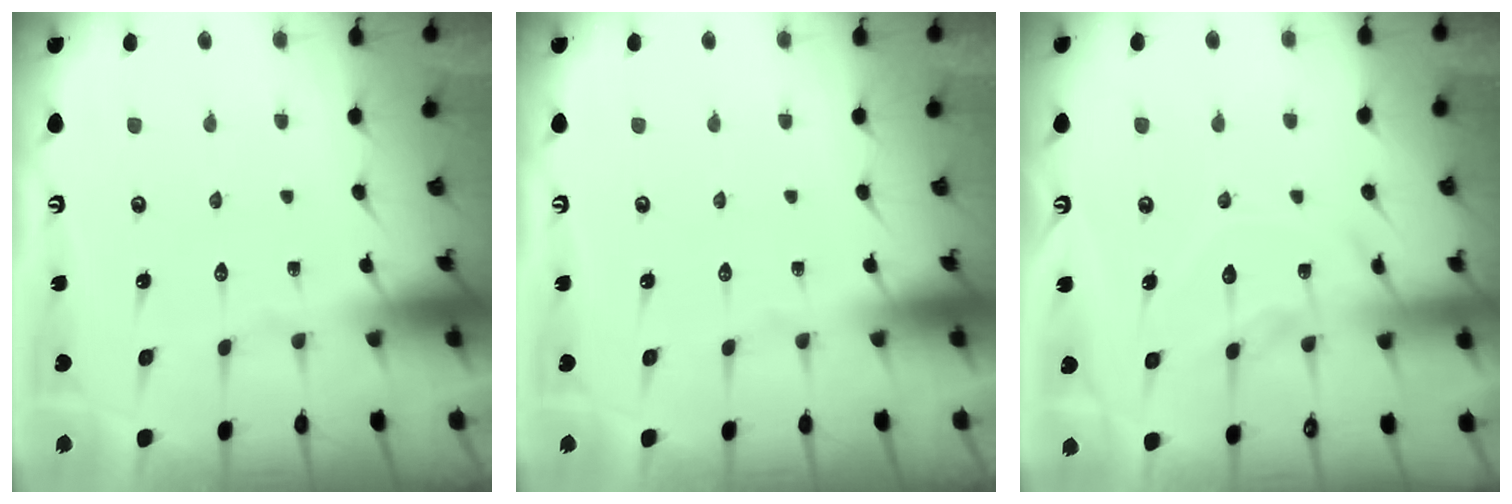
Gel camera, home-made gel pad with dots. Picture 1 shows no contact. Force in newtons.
{"total": 0.0}
{"total": 12.3, "press": 12.2, "slide": 1.0}